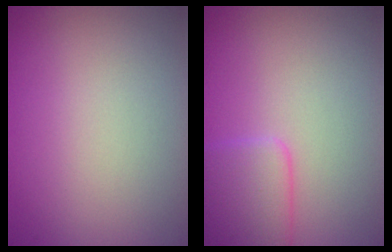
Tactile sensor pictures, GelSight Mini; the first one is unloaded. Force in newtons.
{"total": 2.9, "press": 2.9, "slide": 0.2}